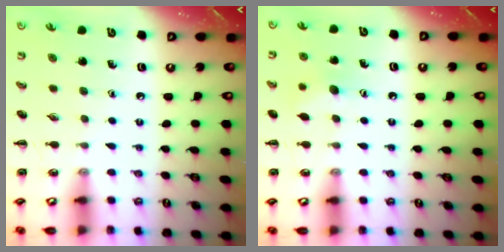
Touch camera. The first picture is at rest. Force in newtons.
{"total": 7.8, "press": 7.6, "slide": 1.9}